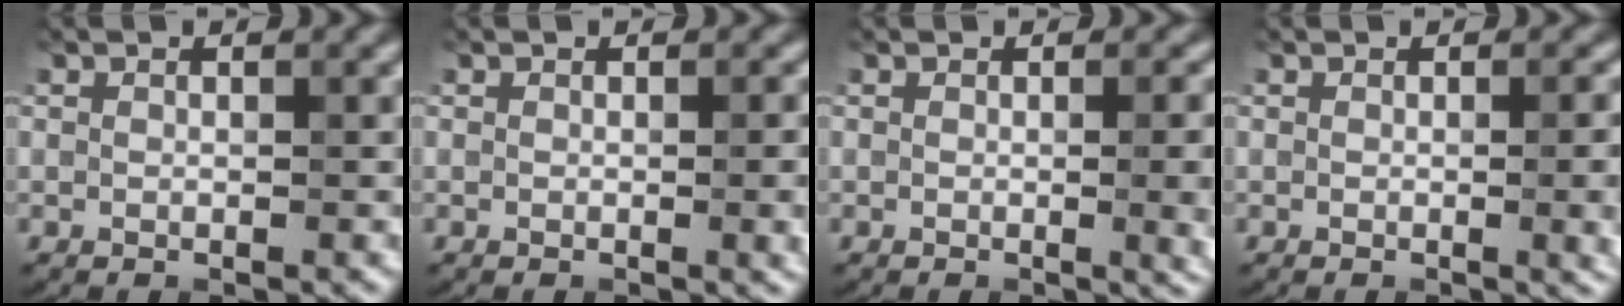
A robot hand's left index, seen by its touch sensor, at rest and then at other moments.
{"total": 2.4, "force": [-0.2, 0.7, 2.2], "torque": [-0.022, -0.002, -0.004]}
{"total": 4.7, "force": [-0.3, 1.9, 4.3], "torque": [-0.032, -0.003, 0.002]}
{"total": 3.7, "force": [-0.3, 1.3, 3.5], "torque": [-0.032, -0.001, -0.002]}